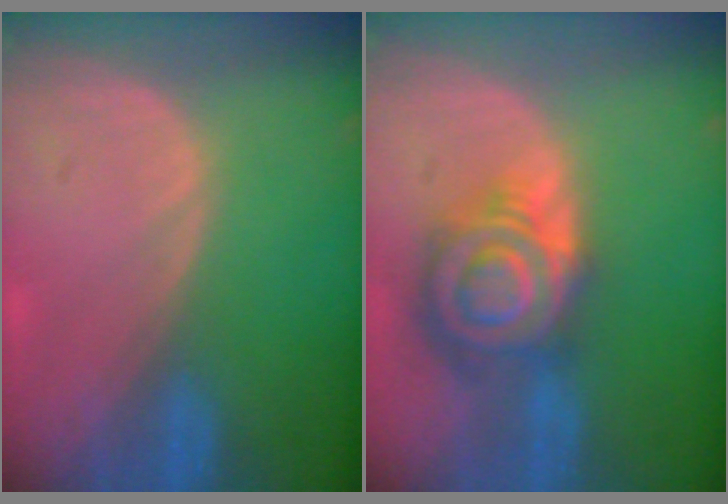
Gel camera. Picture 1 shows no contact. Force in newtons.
{"total": 9.1, "press": 9.1, "slide": 0.5}